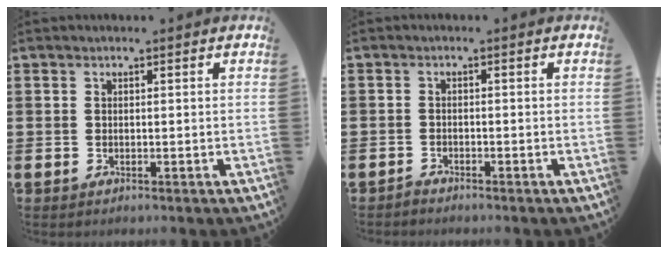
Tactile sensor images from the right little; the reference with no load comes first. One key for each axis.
{"total": 0.9, "fx": -0.9, "fy": 0.1, "fz": -0.1, "tx": -0.001, "ty": 0.000, "tz": -0.019}